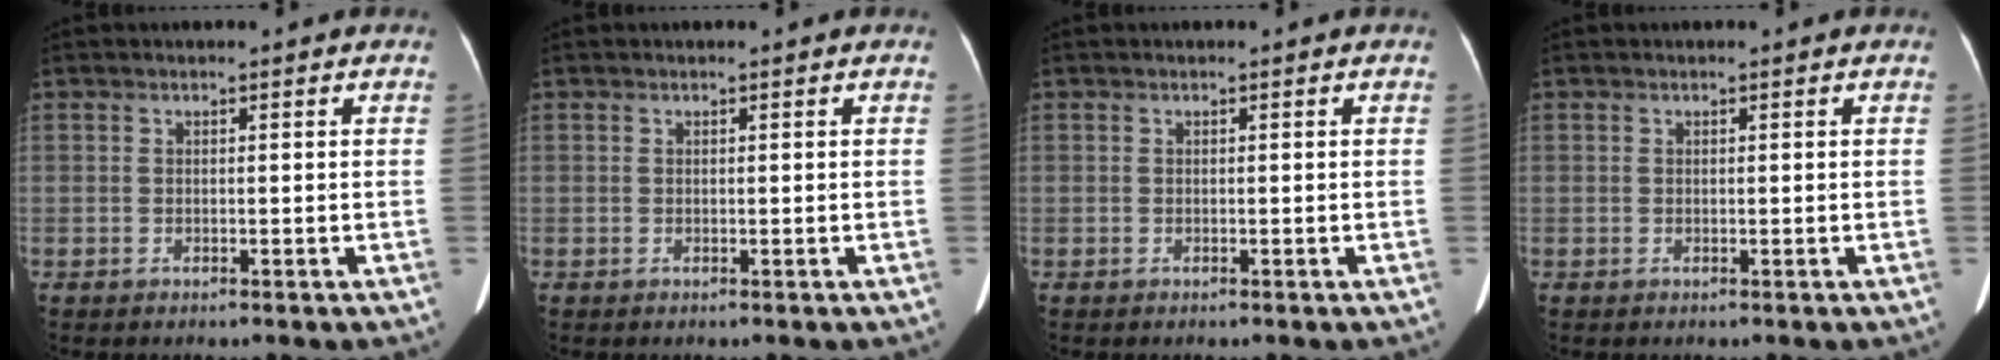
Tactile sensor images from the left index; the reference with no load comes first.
{"total": 0.0}
{"total": 0.0}
{"total": 0.0}